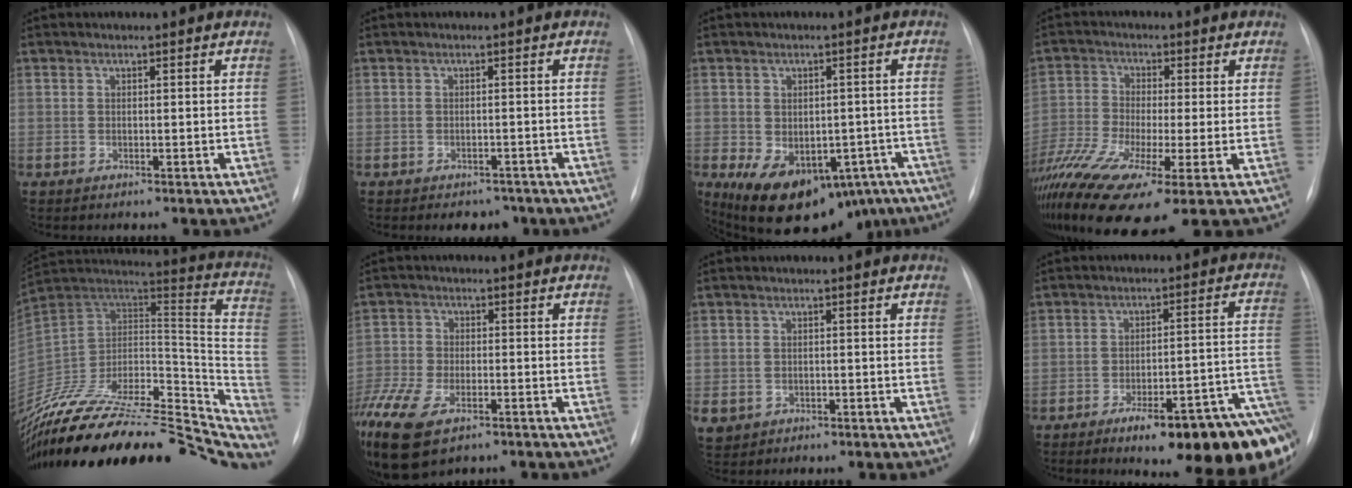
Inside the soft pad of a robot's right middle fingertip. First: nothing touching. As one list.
[{"total": 3.3, "force": [-2.6, 1.8, 0.8], "torque": [-0.003, 0.004, -0.028]}, {"total": 15.1, "force": [-8.7, 9.3, 8.2], "torque": [-0.124, 0.006, -0.105]}, {"total": 16.1, "force": [-8.5, 2.9, 13.4], "torque": [-0.290, -0.040, -0.153]}, {"total": 41.9, "force": [-36.4, 12.4, 16.7], "torque": [-0.236, -0.033, -0.506]}, {"total": 19.4, "force": [-12.0, 9.7, 11.8], "torque": [-0.345, -0.037, -0.204]}, {"total": 4.3, "force": [-2.1, 3.6, 0.9], "torque": [-0.025, 0.004, -0.026]}, {"total": 20.1, "force": [-12.1, 3.0, 15.8], "torque": [-0.103, 0.024, -0.159]}]